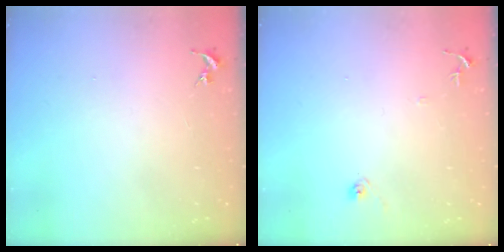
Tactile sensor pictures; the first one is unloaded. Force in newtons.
{"total": 6.4, "press": 6.4, "slide": 0.6}